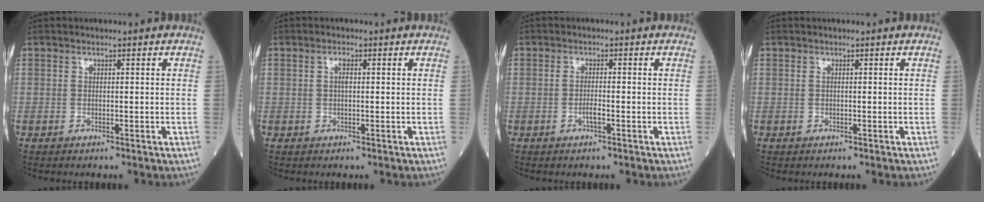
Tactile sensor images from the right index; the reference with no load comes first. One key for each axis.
{"total": 1.1, "fx": 0.2, "fy": 0.3, "fz": 1.0, "tx": -0.022, "ty": 0.003, "tz": 0.005}
{"total": 1.4, "fx": -0.5, "fy": 0.1, "fz": 1.2, "tx": -0.027, "ty": 0.001, "tz": -0.009}
{"total": 0.0}